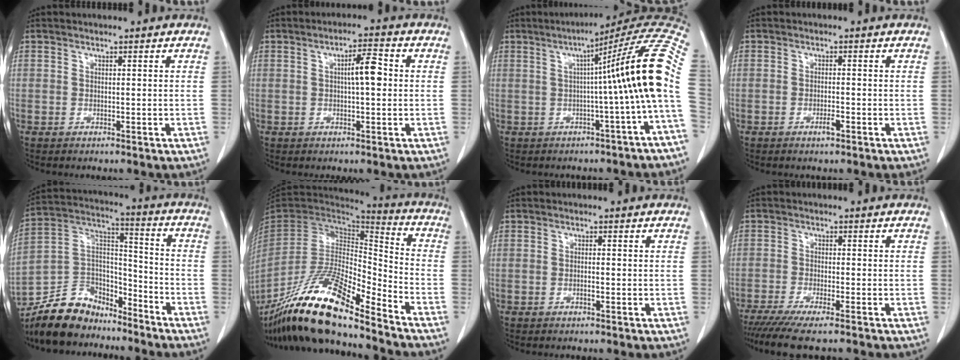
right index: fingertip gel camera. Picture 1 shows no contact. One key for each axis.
{"total": 4.8, "fx": 0.5, "fy": 0.9, "fz": 4.7, "tx": -0.076, "ty": 0.011, "tz": 0.005}
{"total": 14.7, "fx": 0.0, "fy": -2.2, "fz": 14.5, "tx": -0.171, "ty": 0.032, "tz": -0.010}
{"total": 1.6, "fx": -0.9, "fy": 0.3, "fz": 1.4, "tx": -0.025, "ty": -0.001, "tz": -0.014}
{"total": 13.3, "fx": -11.5, "fy": 5.9, "fz": 3.1, "tx": -0.058, "ty": 0.047, "tz": -0.212}
{"total": 21.4, "fx": -16.5, "fy": 2.8, "fz": 13.4, "tx": -0.262, "ty": -0.022, "tz": -0.311}
{"total": 0.8, "fx": -0.3, "fy": 0.0, "fz": 0.8, "tx": -0.015, "ty": 0.001, "tz": -0.004}
{"total": 8.4, "fx": -6.8, "fy": 0.4, "fz": 4.9, "tx": -0.070, "ty": -0.019, "tz": -0.109}